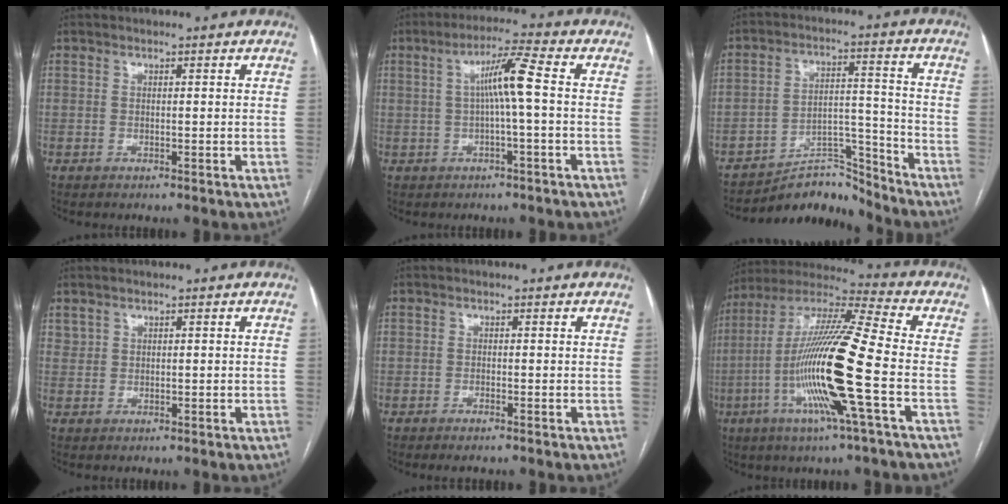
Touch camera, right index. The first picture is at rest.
{"total": 6.4, "force": [0.2, -0.5, 6.3], "torque": [-0.110, 0.016, 0.005]}
{"total": 8.2, "force": [-8.0, 1.7, -0.2], "torque": [0.017, 0.050, -0.137]}
{"total": 1.1, "force": [0.8, 0.7, 0.4], "torque": [-0.007, 0.006, 0.019]}
{"total": 1.2, "force": [-0.9, 0.0, 0.8], "torque": [-0.016, -0.003, -0.014]}
{"total": 19.1, "force": [-5.0, -0.2, 18.4], "torque": [-0.371, -0.013, -0.107]}